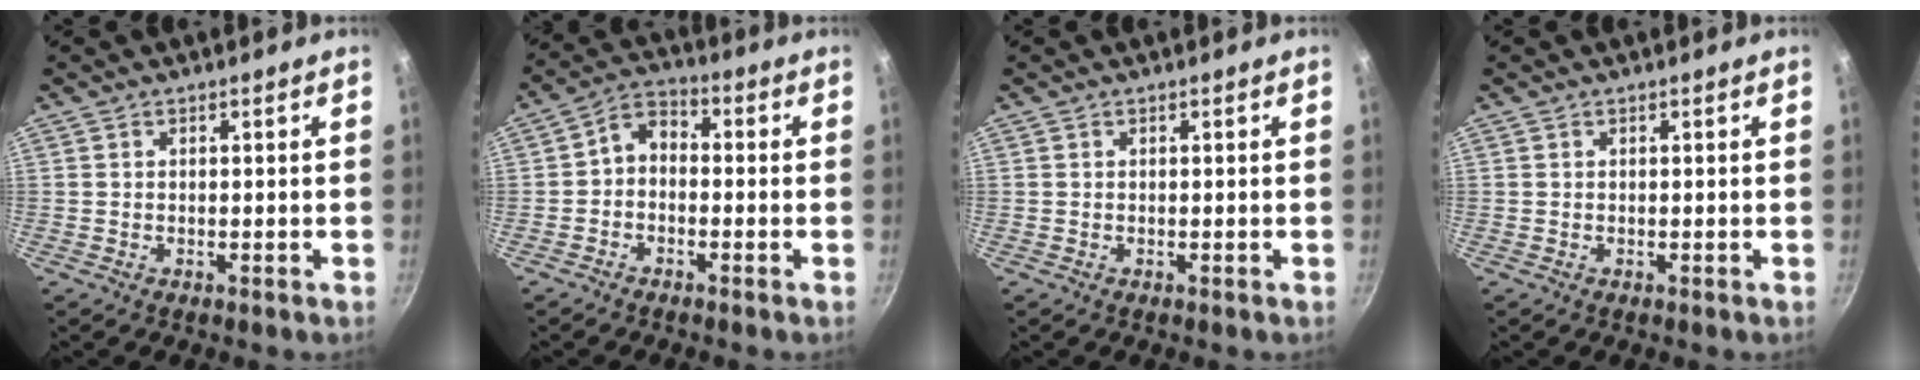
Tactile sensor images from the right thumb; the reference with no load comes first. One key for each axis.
{"total": 5.1, "fx": -1.0, "fy": 3.7, "fz": 3.4, "tx": -0.055, "ty": 0.028, "tz": -0.032}
{"total": 0.0}
{"total": 0.0}